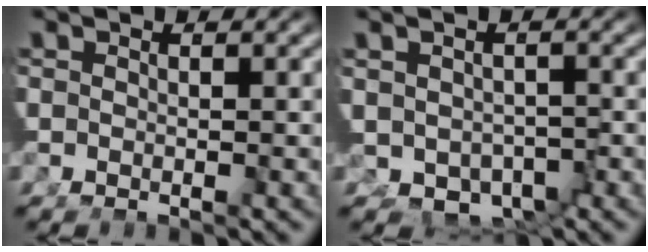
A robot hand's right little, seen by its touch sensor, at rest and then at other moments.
{"total": 5.2, "force": [-1.6, 4.3, 2.4], "torque": [-0.047, -0.038, -0.010]}